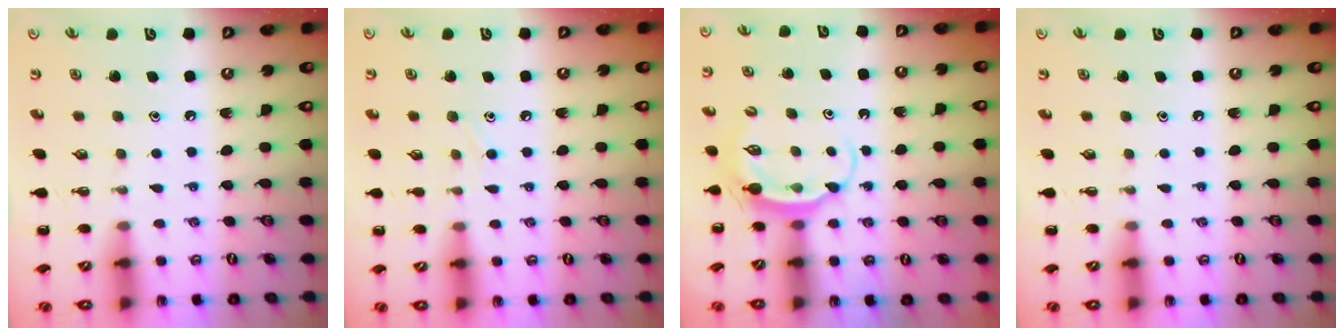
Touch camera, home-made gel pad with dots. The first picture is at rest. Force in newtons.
{"total": 6.9, "press": 6.5, "slide": 2.5}
{"total": 6.5, "press": 6.4, "slide": 0.7}
{"total": 0.0}